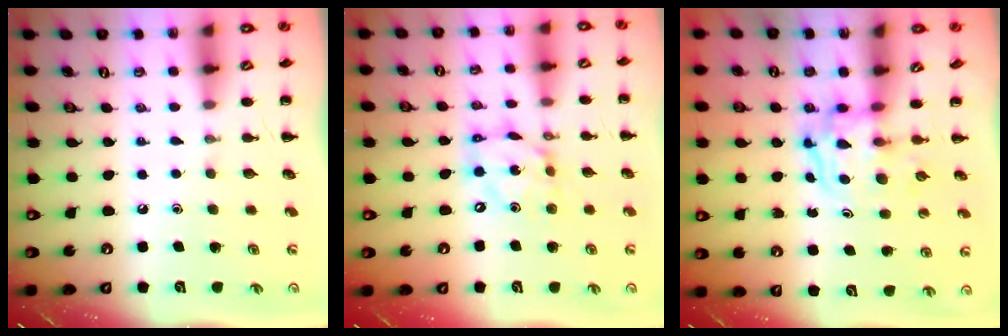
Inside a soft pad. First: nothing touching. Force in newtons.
{"total": 10.4, "press": 10.1, "slide": 2.4}
{"total": 3.3, "press": 3.3, "slide": 0.3}